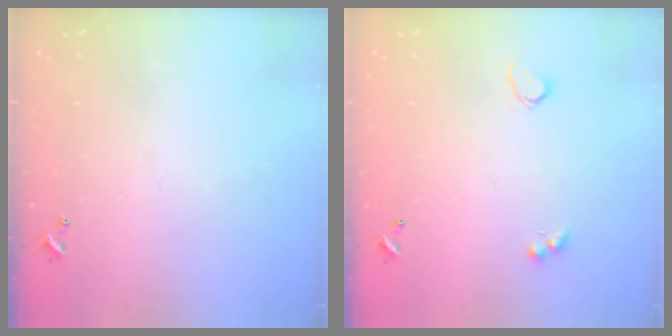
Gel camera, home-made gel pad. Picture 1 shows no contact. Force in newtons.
{"total": 3.1, "press": 2.9, "slide": 1.0}